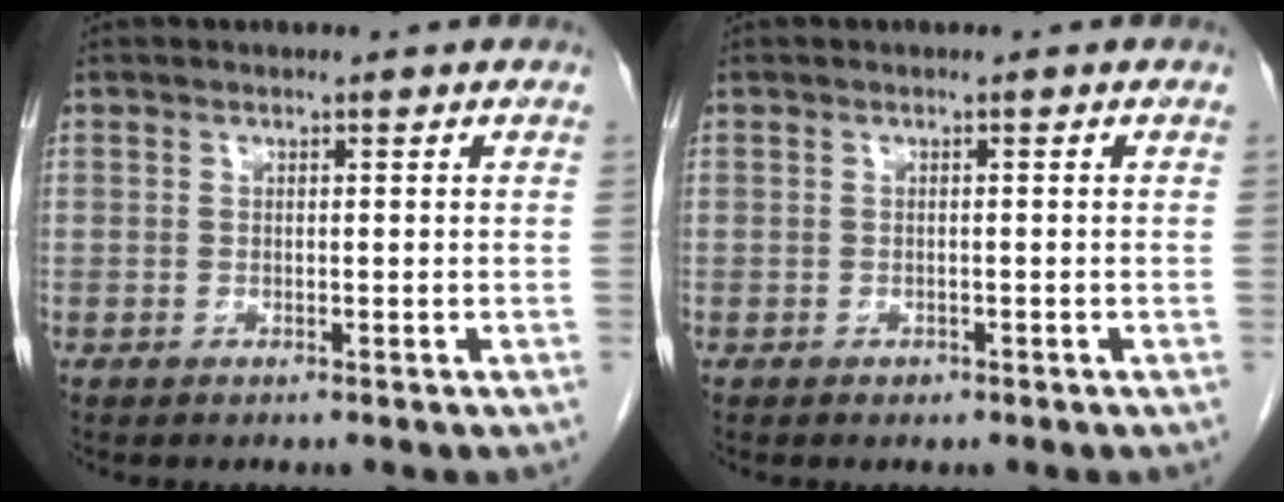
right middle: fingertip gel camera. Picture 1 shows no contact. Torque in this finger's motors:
{"motor_torque": [-0.26, -0.11, 0.00, 0.00]}